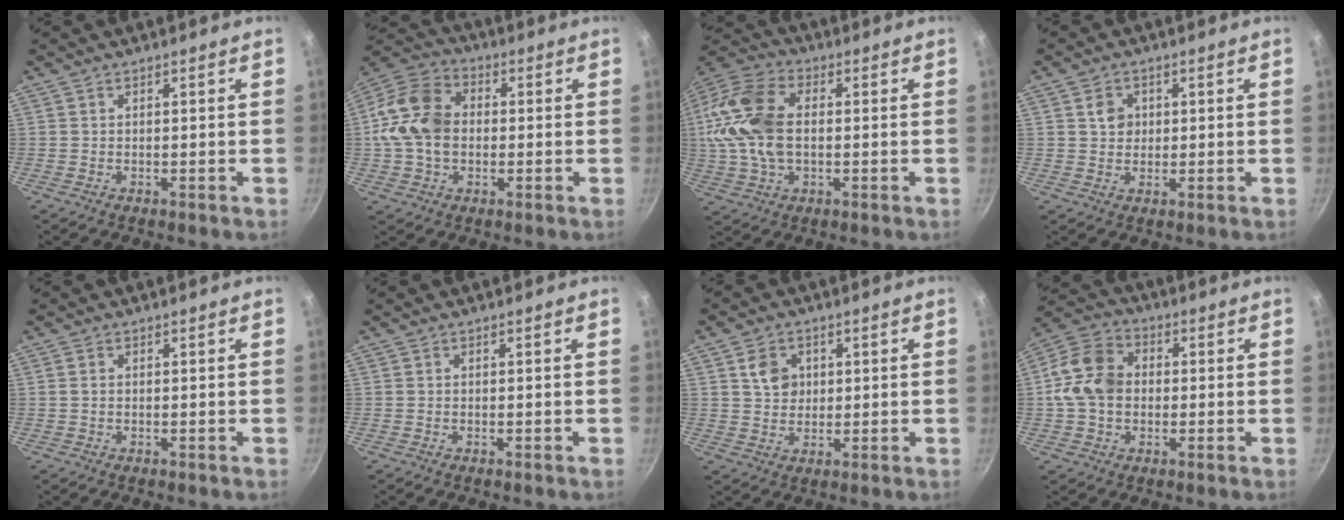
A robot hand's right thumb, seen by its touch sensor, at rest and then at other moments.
{"total": 13.6, "force": [-0.1, 10.2, 9.0], "torque": [-0.148, 0.024, -0.020]}
{"total": 16.8, "force": [0.7, 10.6, 12.9], "torque": [-0.253, 0.024, -0.001]}
{"total": 3.7, "force": [1.0, 3.2, 1.6], "torque": [-0.008, 0.001, 0.015]}
{"total": 0.8, "force": [0.1, 0.6, 0.6], "torque": [-0.011, 0.003, 0.001]}
{"total": 0.0}
{"total": 5.3, "force": [1.6, 4.4, 2.6], "torque": [-0.022, -0.002, 0.029]}
{"total": 11.2, "force": [0.0, 8.7, 7.0], "torque": [-0.108, 0.021, -0.019]}